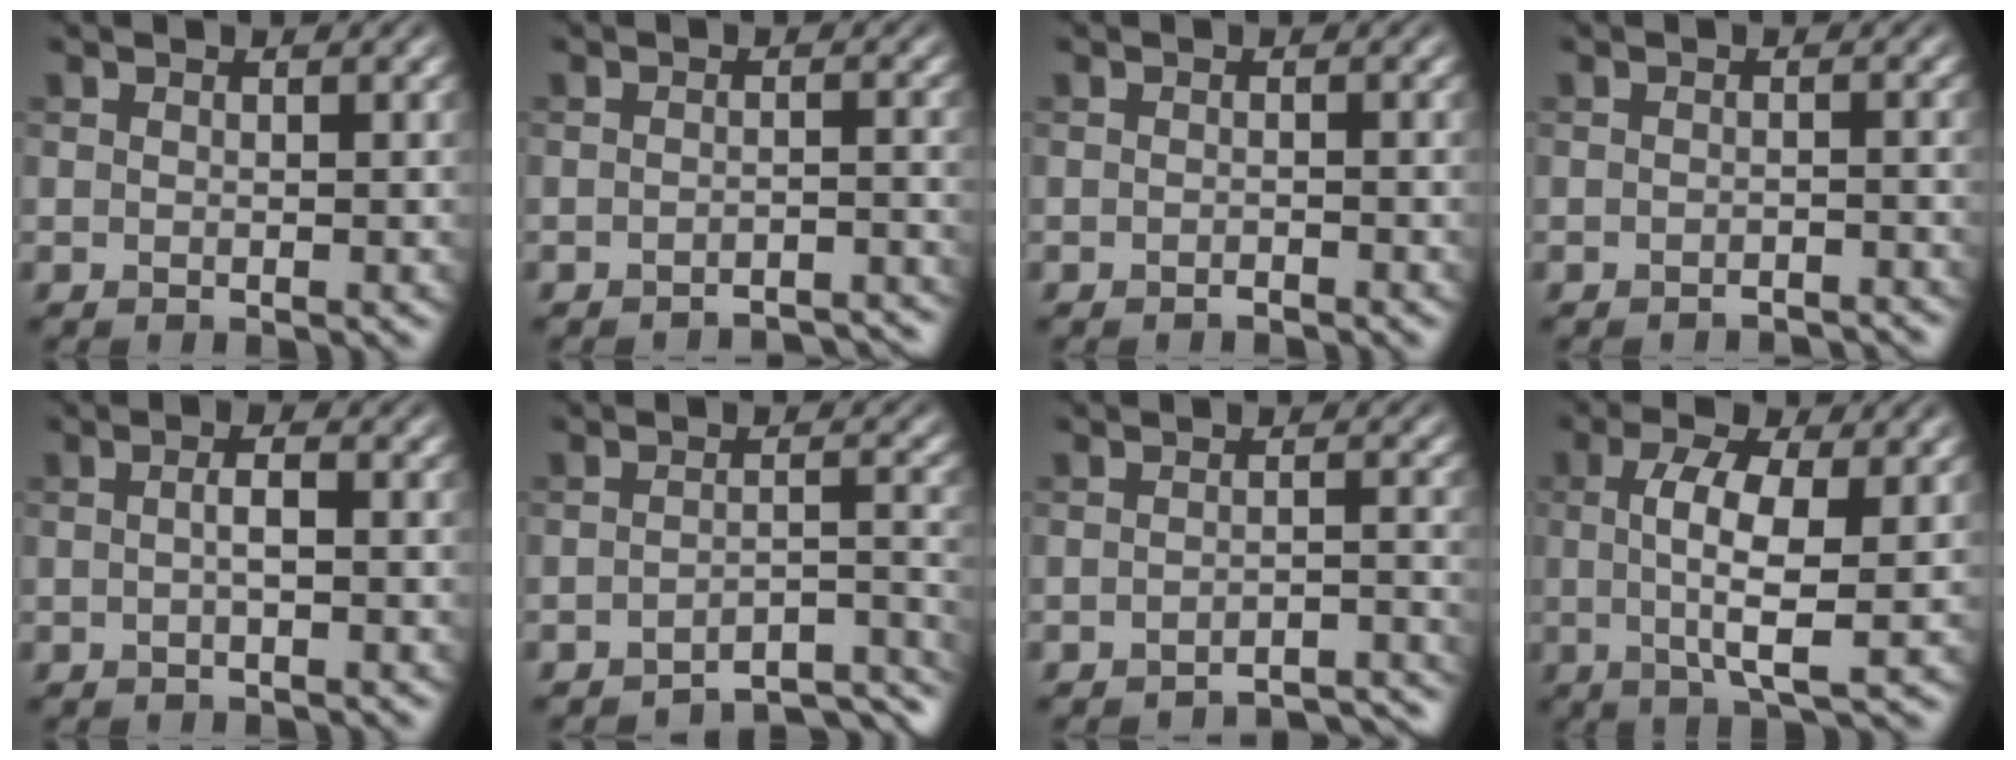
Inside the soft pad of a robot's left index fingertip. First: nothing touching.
{"total": 3.6, "force": [-3.5, 0.3, 0.8], "torque": [-0.003, 0.004, -0.046]}
{"total": 0.7, "force": [-0.6, 0.1, 0.3], "torque": [-0.002, 0.002, -0.011]}
{"total": 1.9, "force": [-1.9, 0.1, 0.4], "torque": [0.003, 0.005, -0.026]}
{"total": 1.6, "force": [0.0, 0.3, 1.6], "torque": [-0.027, 0.002, -0.001]}
{"total": 5.7, "force": [-5.2, 1.0, 2.0], "torque": [-0.017, -0.004, -0.068]}
{"total": 4.9, "force": [-4.7, 0.7, 1.2], "torque": [-0.013, 0.000, -0.058]}
{"total": 5.9, "force": [0.3, 1.7, 5.7], "torque": [-0.100, -0.002, 0.002]}